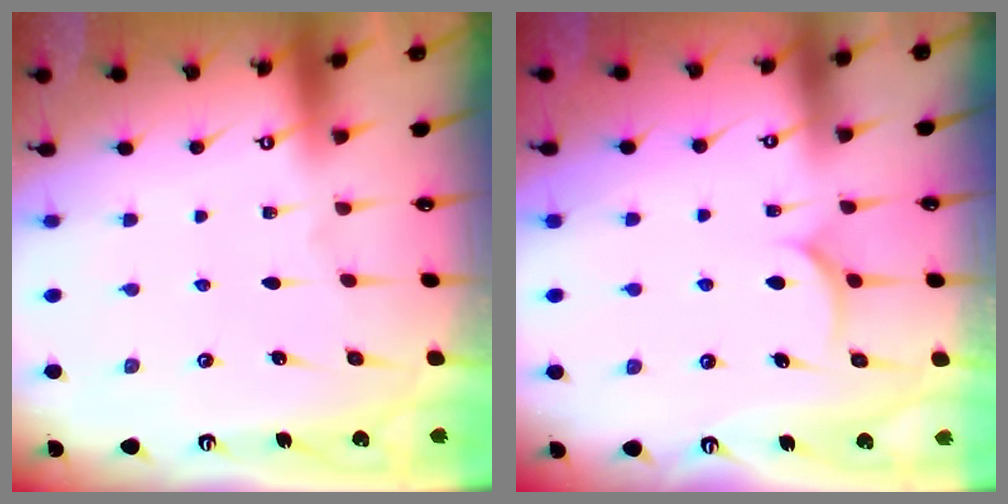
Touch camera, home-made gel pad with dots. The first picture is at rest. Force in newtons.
{"total": 7.2, "press": 7.2, "slide": 0.2}